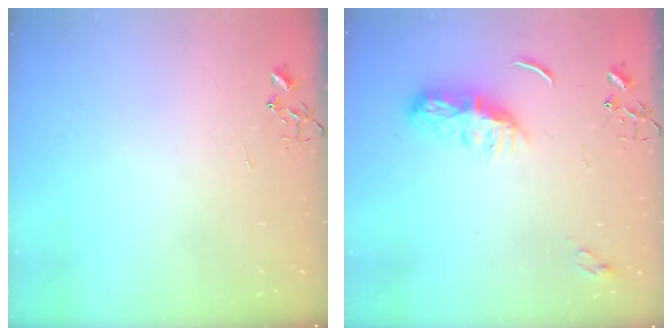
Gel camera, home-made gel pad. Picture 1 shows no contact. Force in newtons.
{"total": 8.2, "press": 8.2, "slide": 0.4}